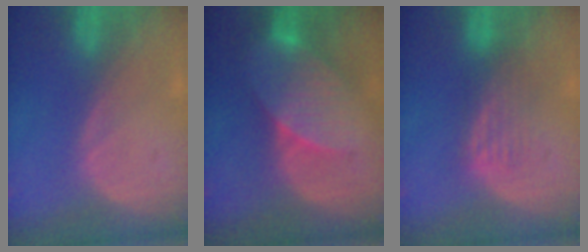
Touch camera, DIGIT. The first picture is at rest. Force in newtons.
{"total": 7.3, "press": 7.2, "slide": 1.2}
{"total": 4.2, "press": 3.6, "slide": 2.2}